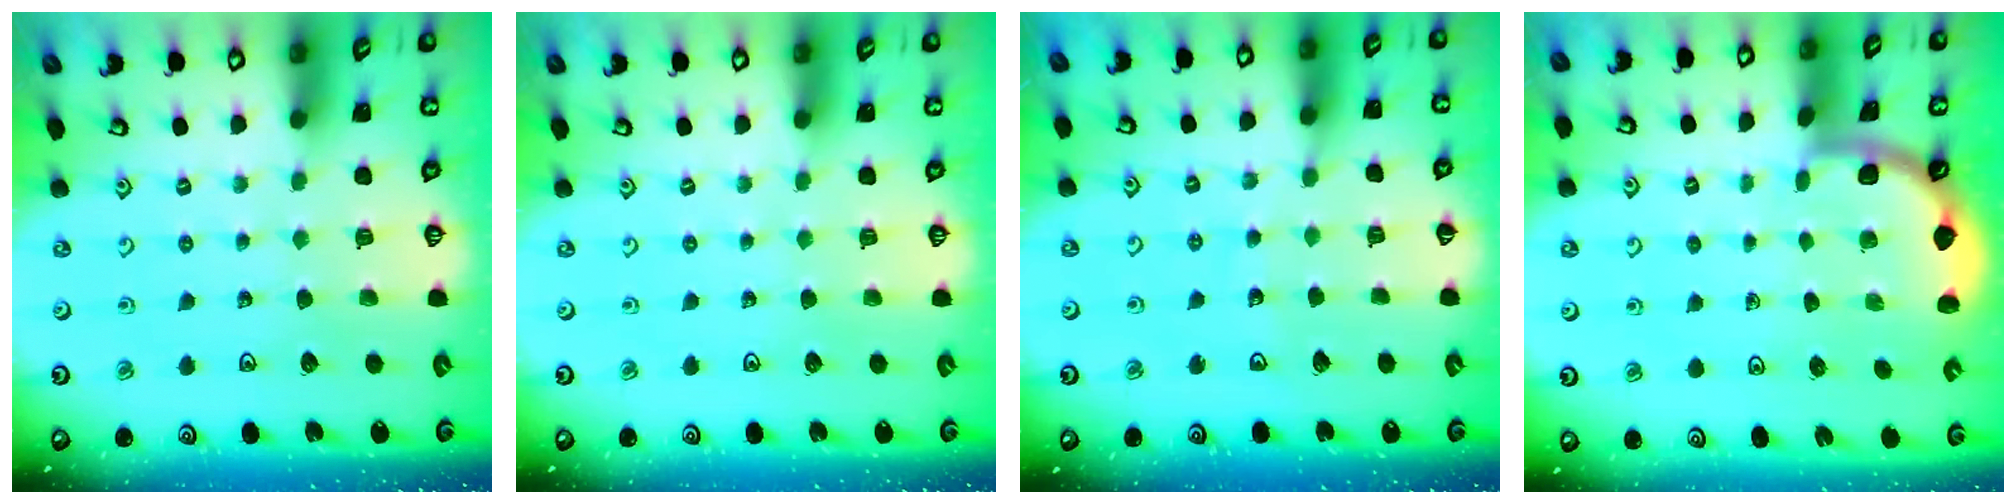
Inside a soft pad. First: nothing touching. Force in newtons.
{"total": 0.0}
{"total": 5.1, "press": 5.1, "slide": 0.7}
{"total": 1.9, "press": 1.9, "slide": 0.0}